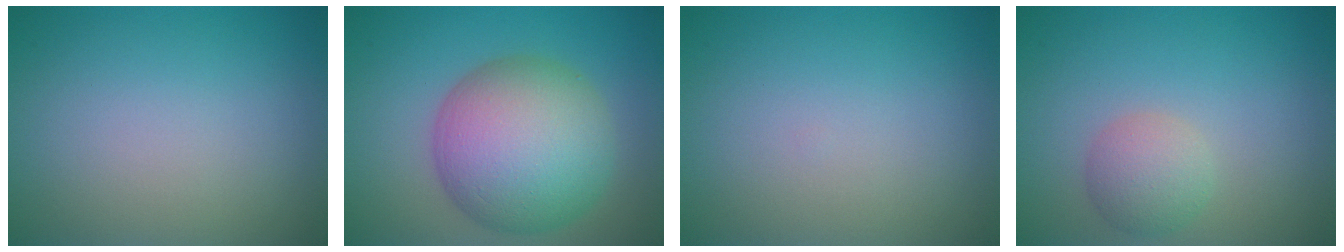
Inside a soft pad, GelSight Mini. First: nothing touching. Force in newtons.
{"total": 11.0, "press": 11.0, "slide": 0.3}
{"total": 0.0}
{"total": 2.7, "press": 2.7, "slide": 0.1}